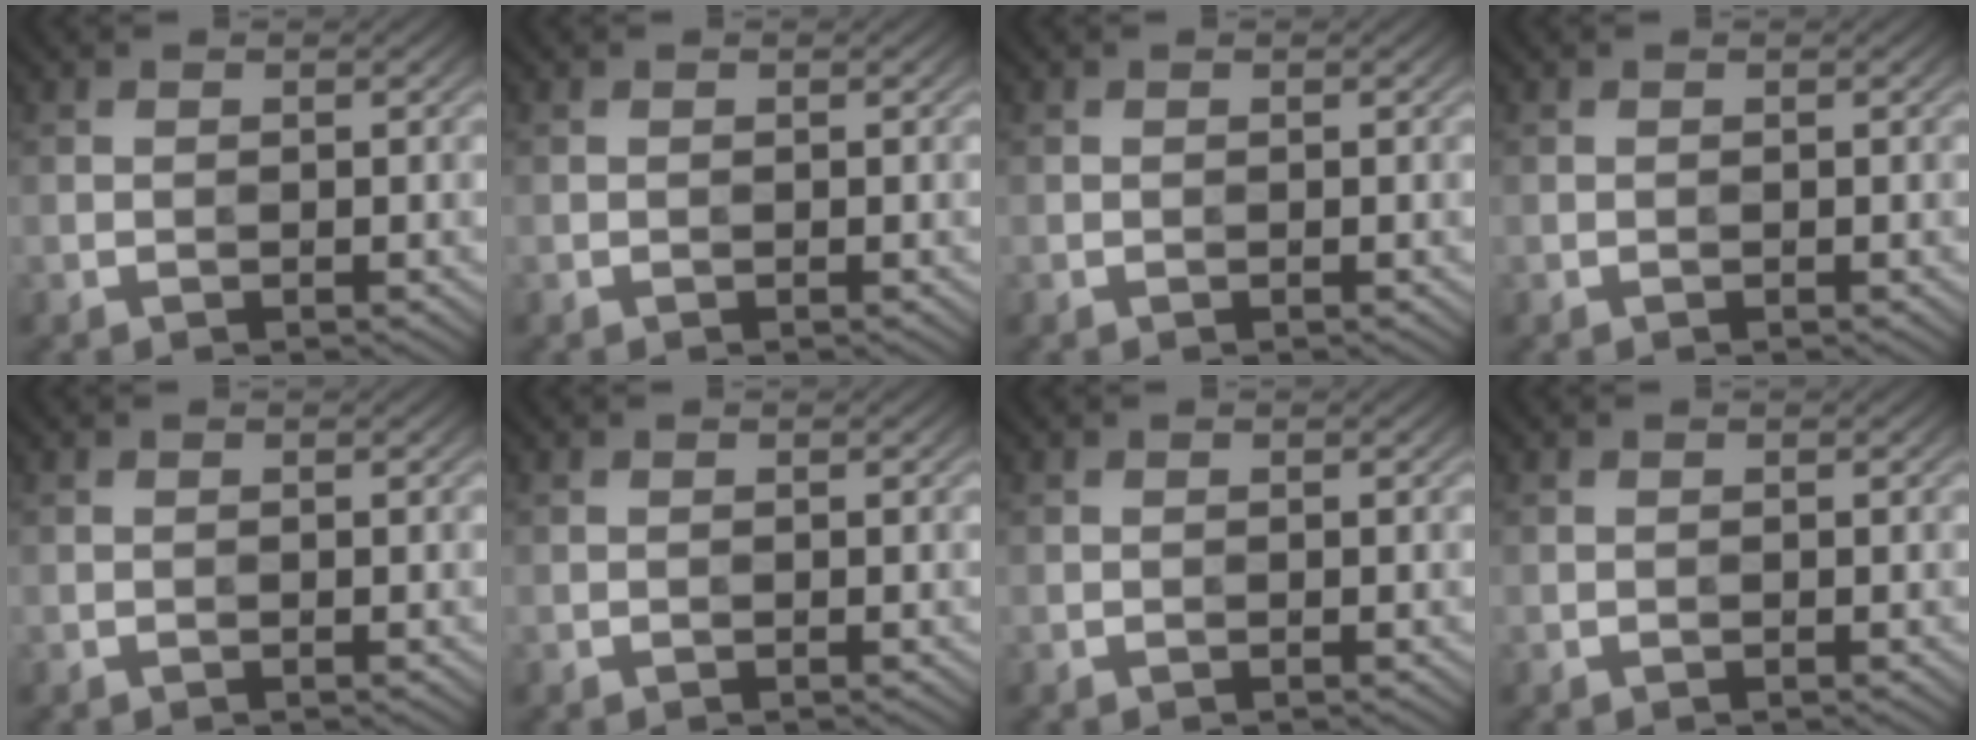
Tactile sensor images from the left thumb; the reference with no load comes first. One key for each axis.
{"total": 0.0}
{"total": 0.0}
{"total": 0.0}
{"total": 0.0}
{"total": 0.0}
{"total": 0.0}
{"total": 0.0}